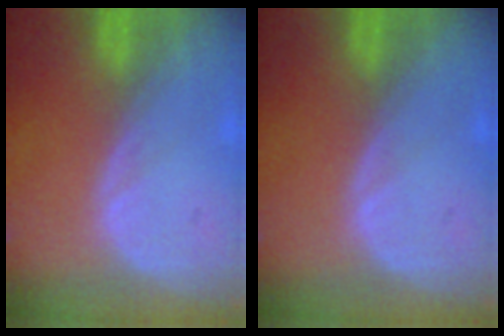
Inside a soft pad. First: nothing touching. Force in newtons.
{"total": 0.0}